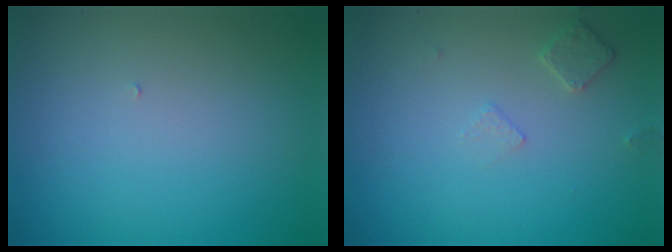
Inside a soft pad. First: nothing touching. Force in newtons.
{"total": 1.5, "press": 1.4, "slide": 0.3}